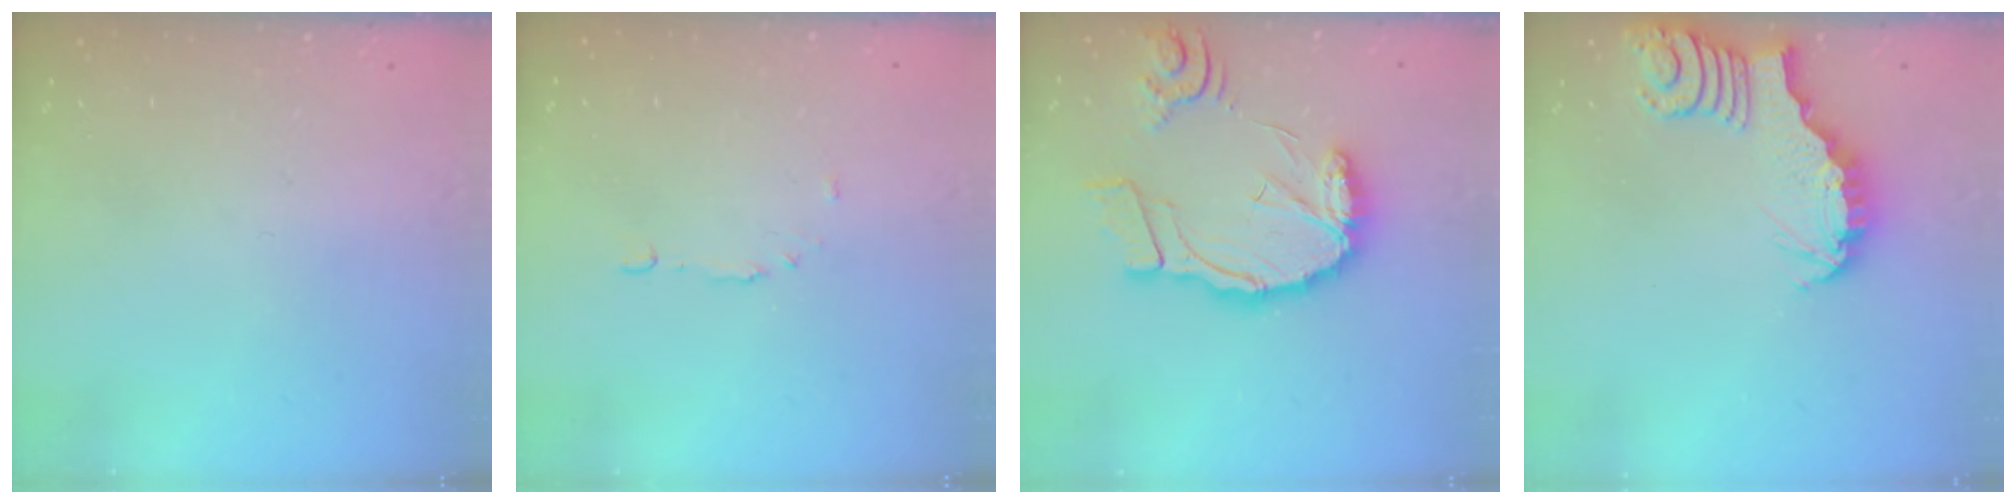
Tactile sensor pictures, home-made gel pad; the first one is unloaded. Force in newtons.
{"total": 3.1, "press": 3.1, "slide": 0.3}
{"total": 16.8, "press": 16.7, "slide": 1.4}
{"total": 3.1, "press": 3.1, "slide": 0.1}